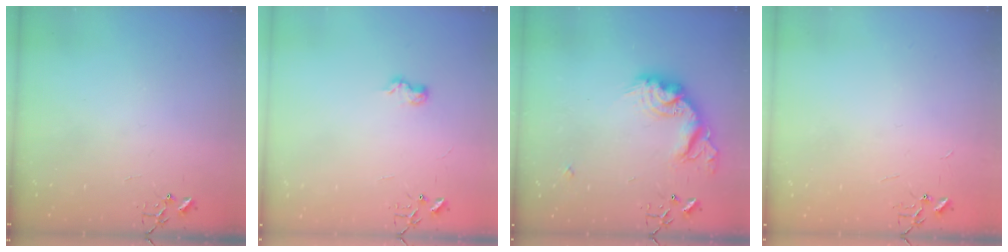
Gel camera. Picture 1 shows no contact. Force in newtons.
{"total": 6.3, "press": 6.3, "slide": 0.8}
{"total": 17.9, "press": 17.8, "slide": 1.1}
{"total": 1.8, "press": 1.8, "slide": 0.2}